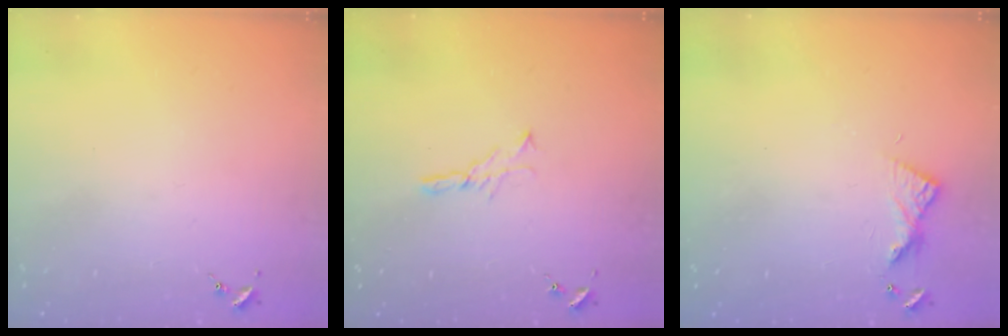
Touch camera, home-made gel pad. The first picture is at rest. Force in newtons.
{"total": 5.2, "press": 5.2, "slide": 0.3}
{"total": 6.1, "press": 6.1, "slide": 0.6}